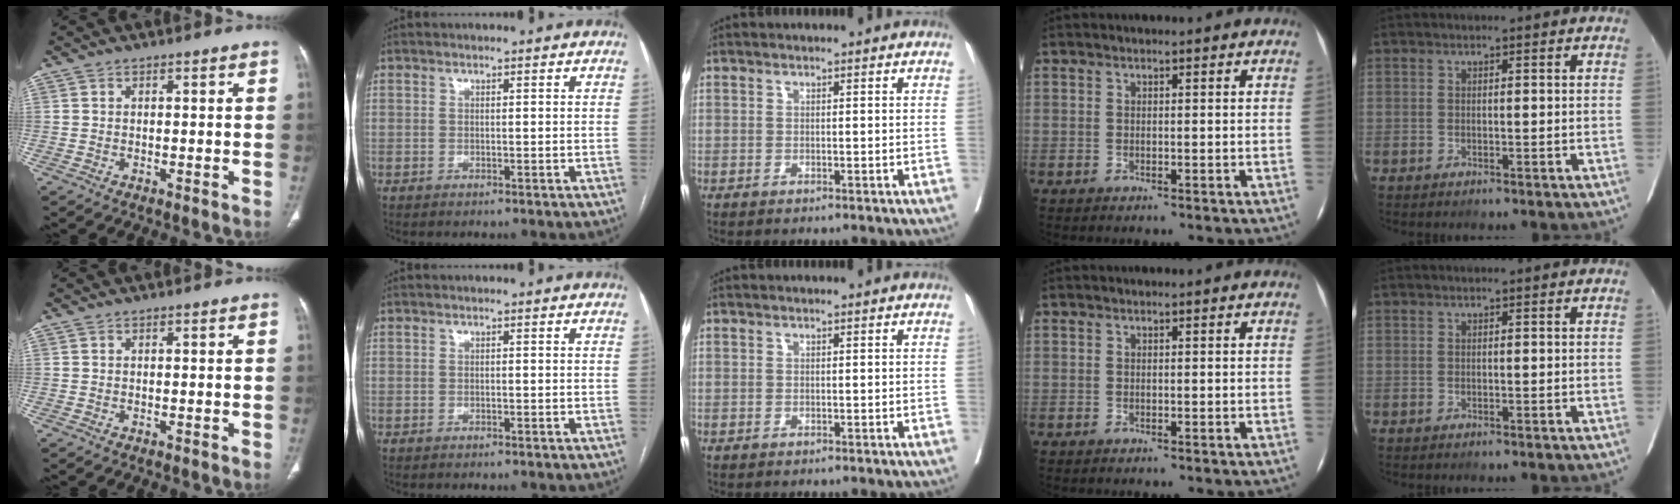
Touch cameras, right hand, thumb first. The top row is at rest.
{}